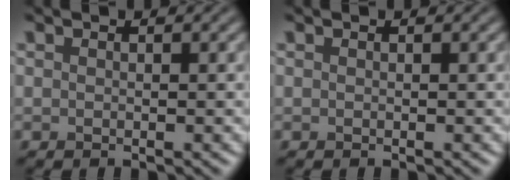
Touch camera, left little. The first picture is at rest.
{"total": 0.0}